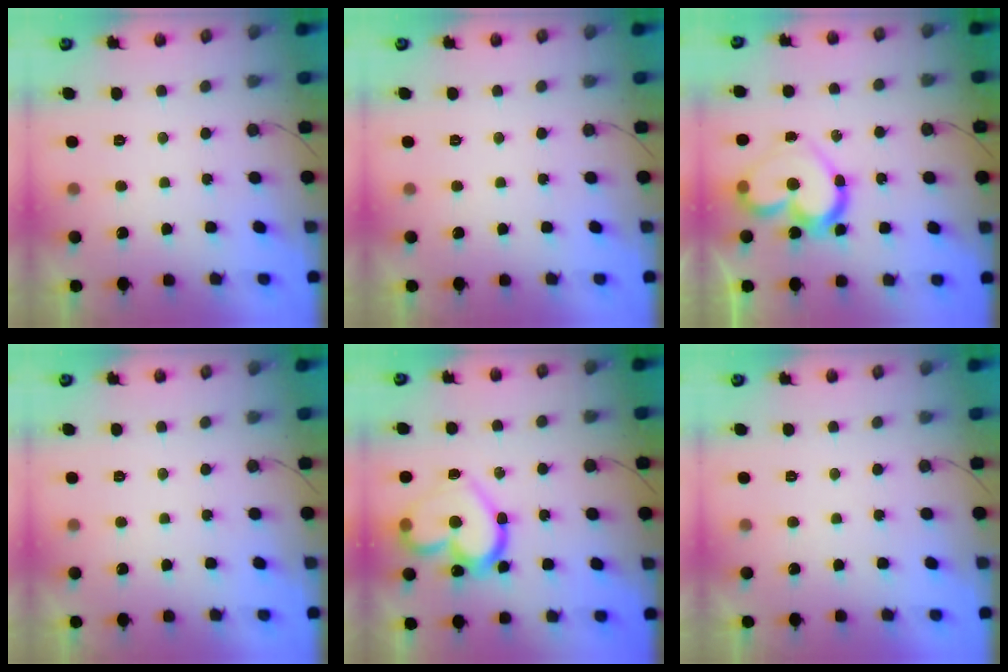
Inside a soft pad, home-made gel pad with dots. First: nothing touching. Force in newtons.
{"total": 0.0}
{"total": 15.0, "press": 14.8, "slide": 2.0}
{"total": 0.0}
{"total": 17.6, "press": 17.5, "slide": 1.1}
{"total": 2.0, "press": 2.0, "slide": 0.1}